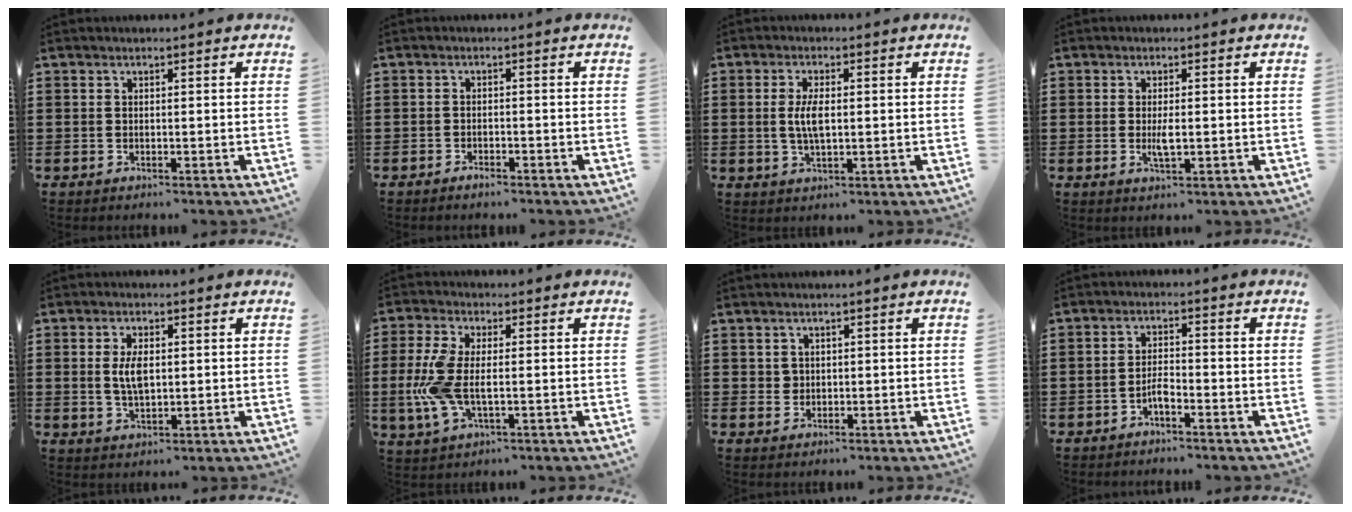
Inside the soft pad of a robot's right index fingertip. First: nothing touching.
{"total": 1.1, "force": [-1.0, 0.3, 0.2], "torque": [-0.007, 0.001, -0.021]}
{"total": 4.5, "force": [0.2, 1.6, 4.2], "torque": [-0.096, -0.002, -0.002]}
{"total": 2.4, "force": [-0.2, 0.8, 2.3], "torque": [-0.049, -0.003, -0.006]}
{"total": 4.6, "force": [0.5, 2.1, 4.0], "torque": [-0.089, 0.005, 0.005]}
{"total": 7.6, "force": [-0.7, 3.4, 6.7], "torque": [-0.177, -0.015, -0.021]}
{"total": 1.4, "force": [0.6, 1.3, 0.2], "torque": [-0.008, 0.007, 0.011]}
{"total": 2.5, "force": [-1.6, 0.7, 1.8], "torque": [-0.035, 0.007, -0.032]}